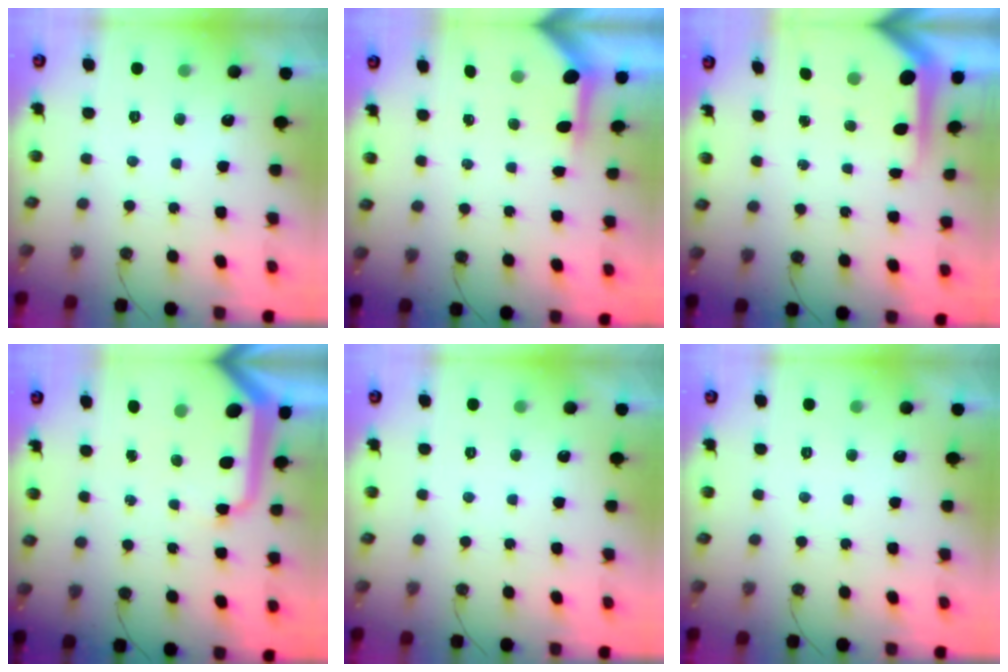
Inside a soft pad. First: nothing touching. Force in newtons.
{"total": 3.8, "press": 3.8, "slide": 0.4}
{"total": 5.5, "press": 5.5, "slide": 0.7}
{"total": 12.4, "press": 12.4, "slide": 1.3}
{"total": 0.0}
{"total": 0.0}